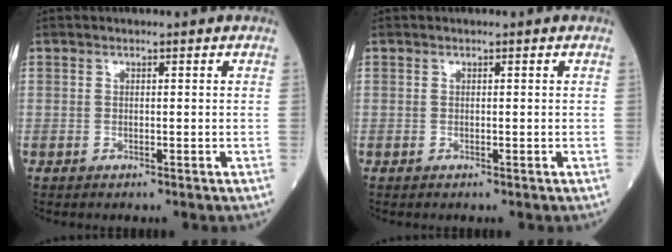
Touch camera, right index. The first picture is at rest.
{"total": 0.0}